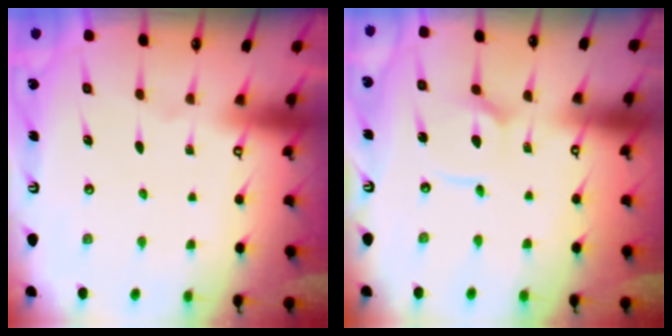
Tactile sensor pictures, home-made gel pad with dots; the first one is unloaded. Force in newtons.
{"total": 4.3, "press": 4.3, "slide": 0.5}